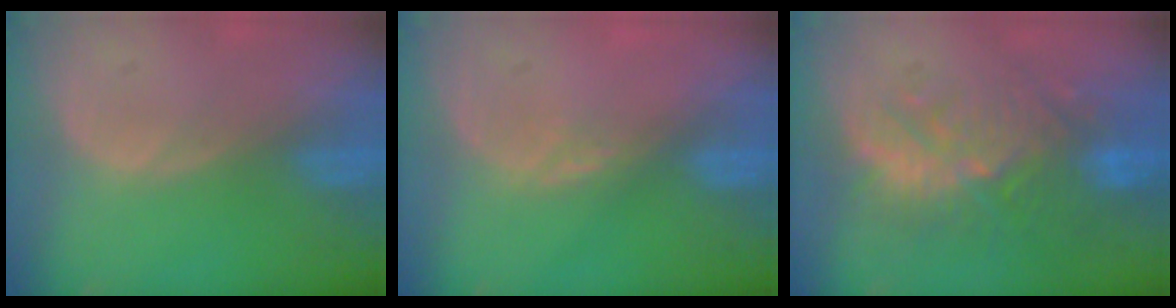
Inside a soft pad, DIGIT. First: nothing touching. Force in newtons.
{"total": 2.0, "press": 1.5, "slide": 1.3}
{"total": 10.8, "press": 10.0, "slide": 3.9}